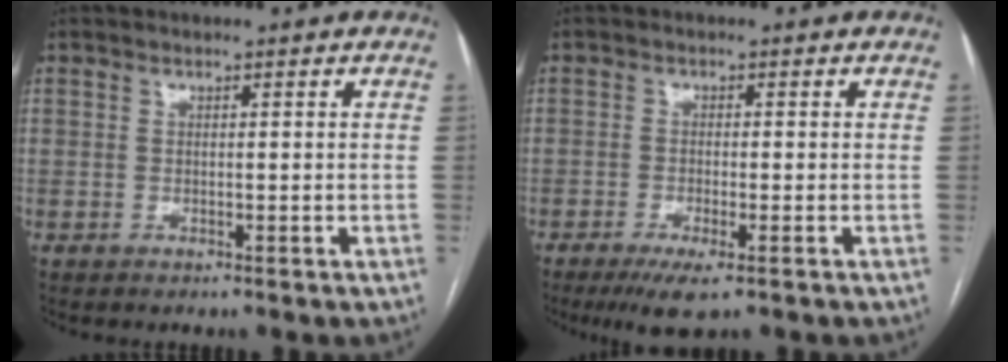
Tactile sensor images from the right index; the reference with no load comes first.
{"total": 4.8, "force": [-2.8, 0.8, 3.9], "torque": [-0.072, -0.012, -0.045]}